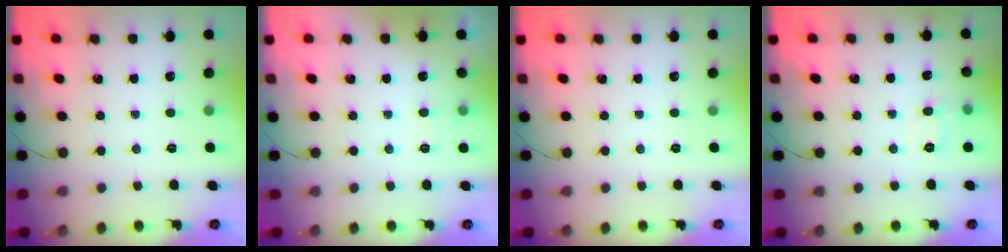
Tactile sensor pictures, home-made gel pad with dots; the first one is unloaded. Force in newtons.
{"total": 3.6, "press": 3.1, "slide": 1.7}
{"total": 0.0}
{"total": 6.6, "press": 6.4, "slide": 1.3}